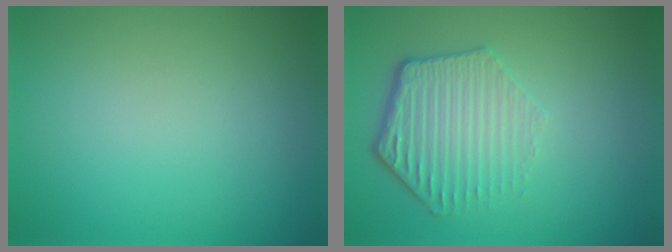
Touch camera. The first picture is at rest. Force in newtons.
{"total": 4.3, "press": 3.5, "slide": 2.6}